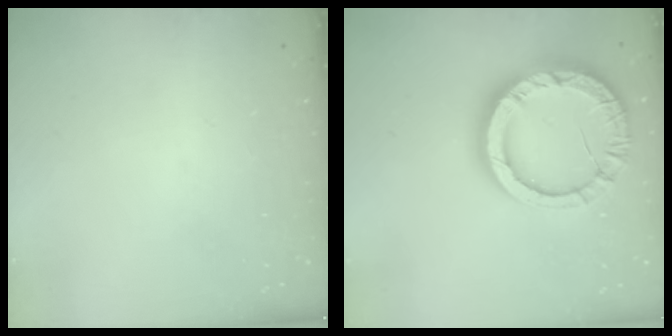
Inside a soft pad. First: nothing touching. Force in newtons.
{"total": 17.2, "press": 17.1, "slide": 1.5}